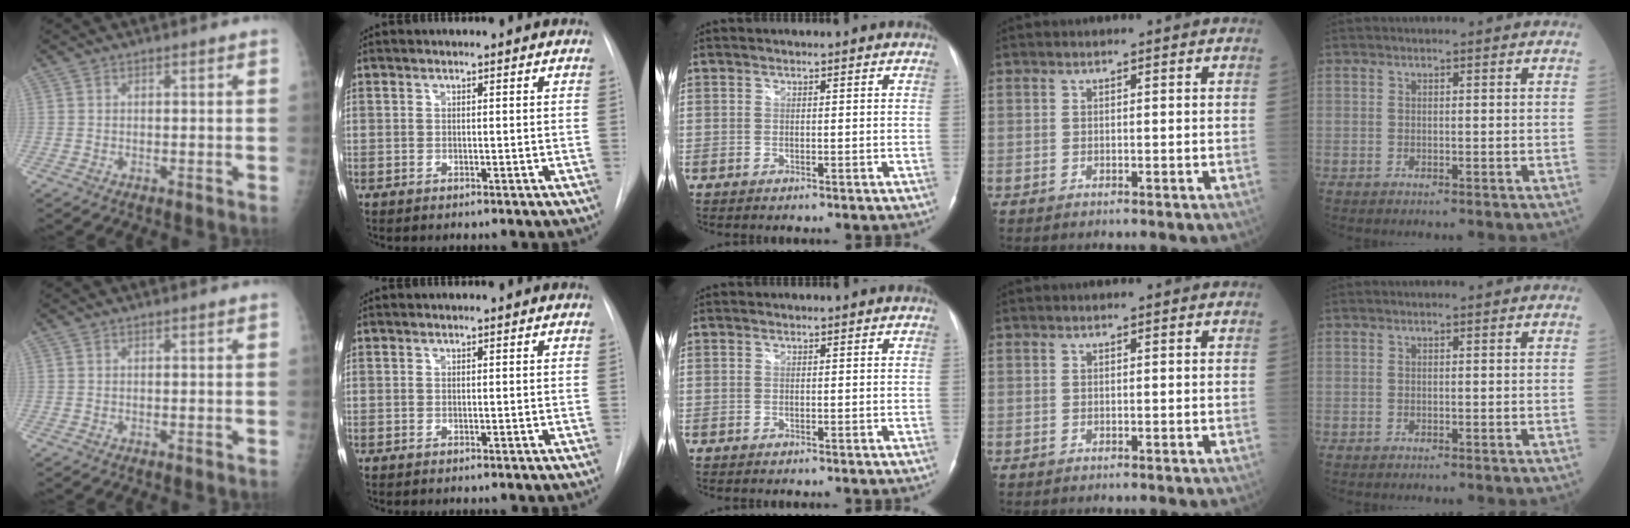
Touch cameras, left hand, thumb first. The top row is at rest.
{}